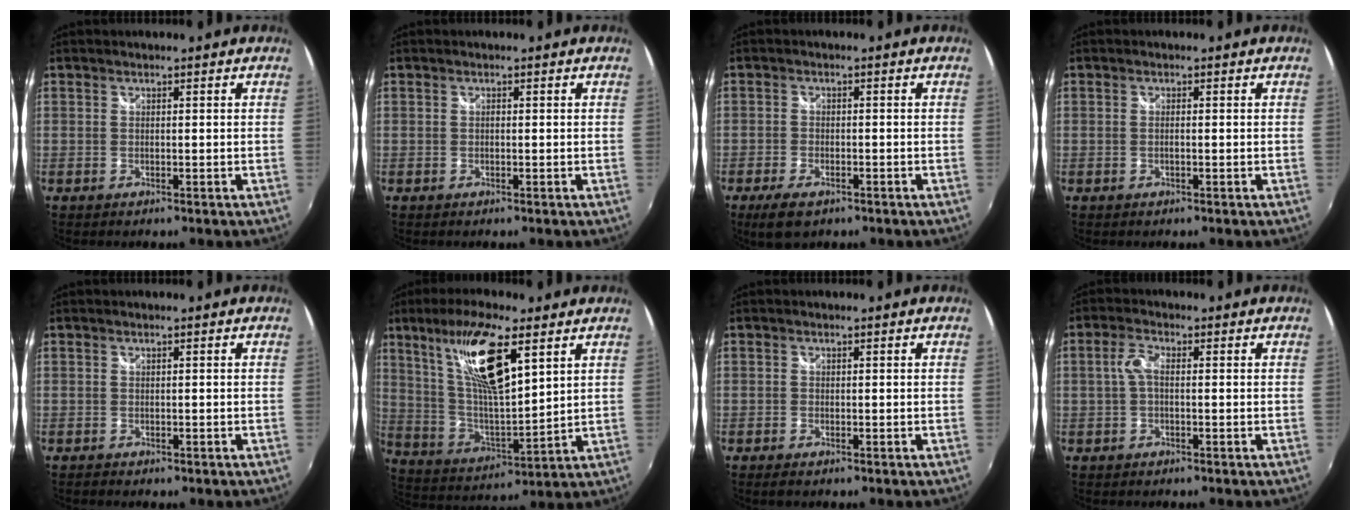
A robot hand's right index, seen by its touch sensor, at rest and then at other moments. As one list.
[{"total": 0.0}, {"total": 5.9, "force": [-3.9, 2.7, 3.5], "torque": [-0.088, -0.018, -0.067]}, {"total": 0.8, "force": [-0.2, 0.0, 0.7], "torque": [-0.015, 0.000, -0.006]}, {"total": 1.3, "force": [-1.0, 0.7, 0.4], "torque": [-0.012, -0.004, -0.013]}, {"total": 16.9, "force": [8.8, 4.2, 13.8], "torque": [-0.255, 0.008, 0.177]}, {"total": 1.3, "force": [-1.0, 0.6, 0.6], "torque": [-0.013, -0.008, -0.021]}, {"total": 3.0, "force": [-0.2, 1.2, 2.7], "torque": [-0.058, 0.007, -0.002]}]